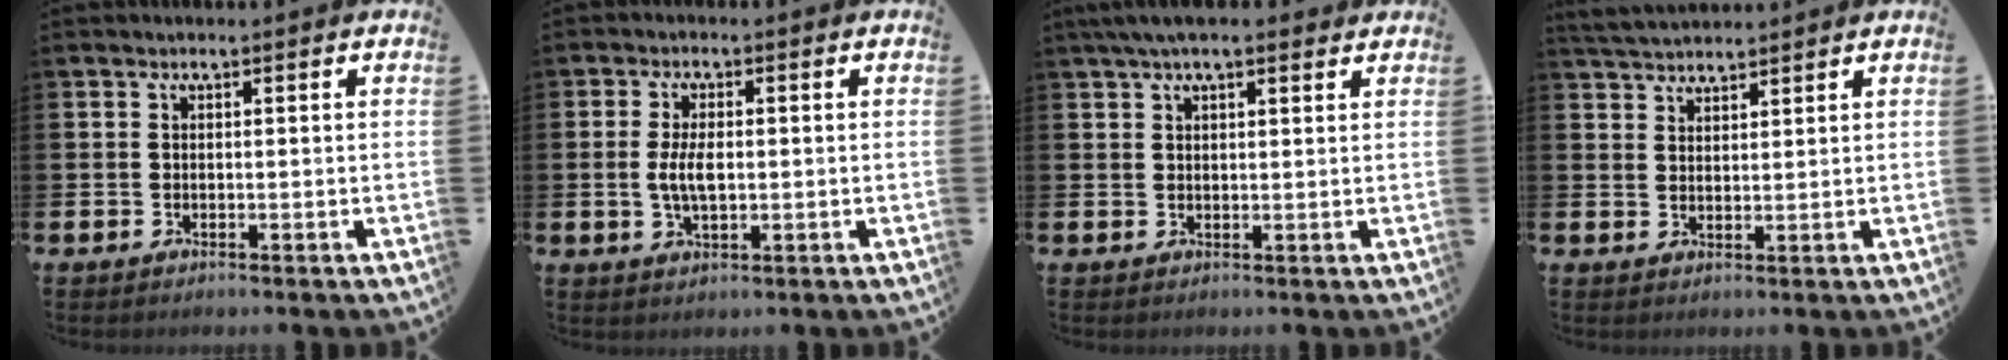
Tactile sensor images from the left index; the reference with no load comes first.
{"total": 4.1, "force": [0.1, 1.9, 3.6], "torque": [-0.072, 0.002, -0.004]}
{"total": 3.9, "force": [3.1, 1.1, 2.2], "torque": [-0.047, 0.001, 0.056]}
{"total": 3.7, "force": [3.7, 0.6, 0.4], "torque": [-0.017, -0.013, 0.069]}